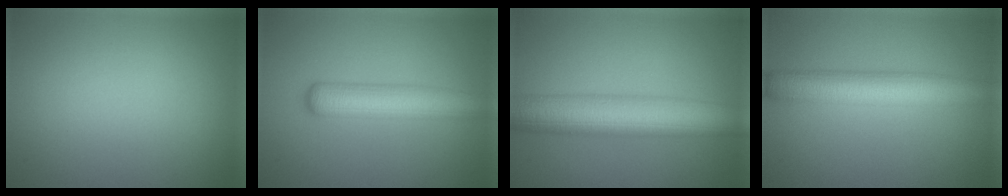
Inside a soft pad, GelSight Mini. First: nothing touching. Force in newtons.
{"total": 5.8, "press": 5.8, "slide": 0.1}
{"total": 9.7, "press": 9.7, "slide": 0.2}
{"total": 6.5, "press": 6.5, "slide": 0.2}